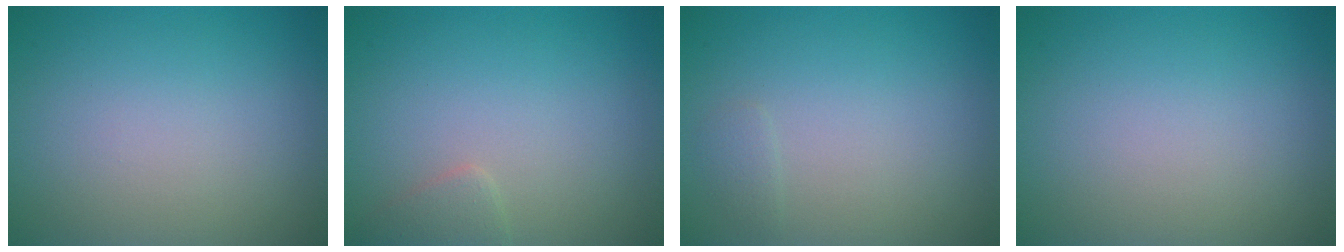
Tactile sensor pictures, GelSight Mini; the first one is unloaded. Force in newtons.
{"total": 1.2, "press": 1.2, "slide": 0.1}
{"total": 0.6, "press": 0.6, "slide": 0.0}
{"total": 0.0}